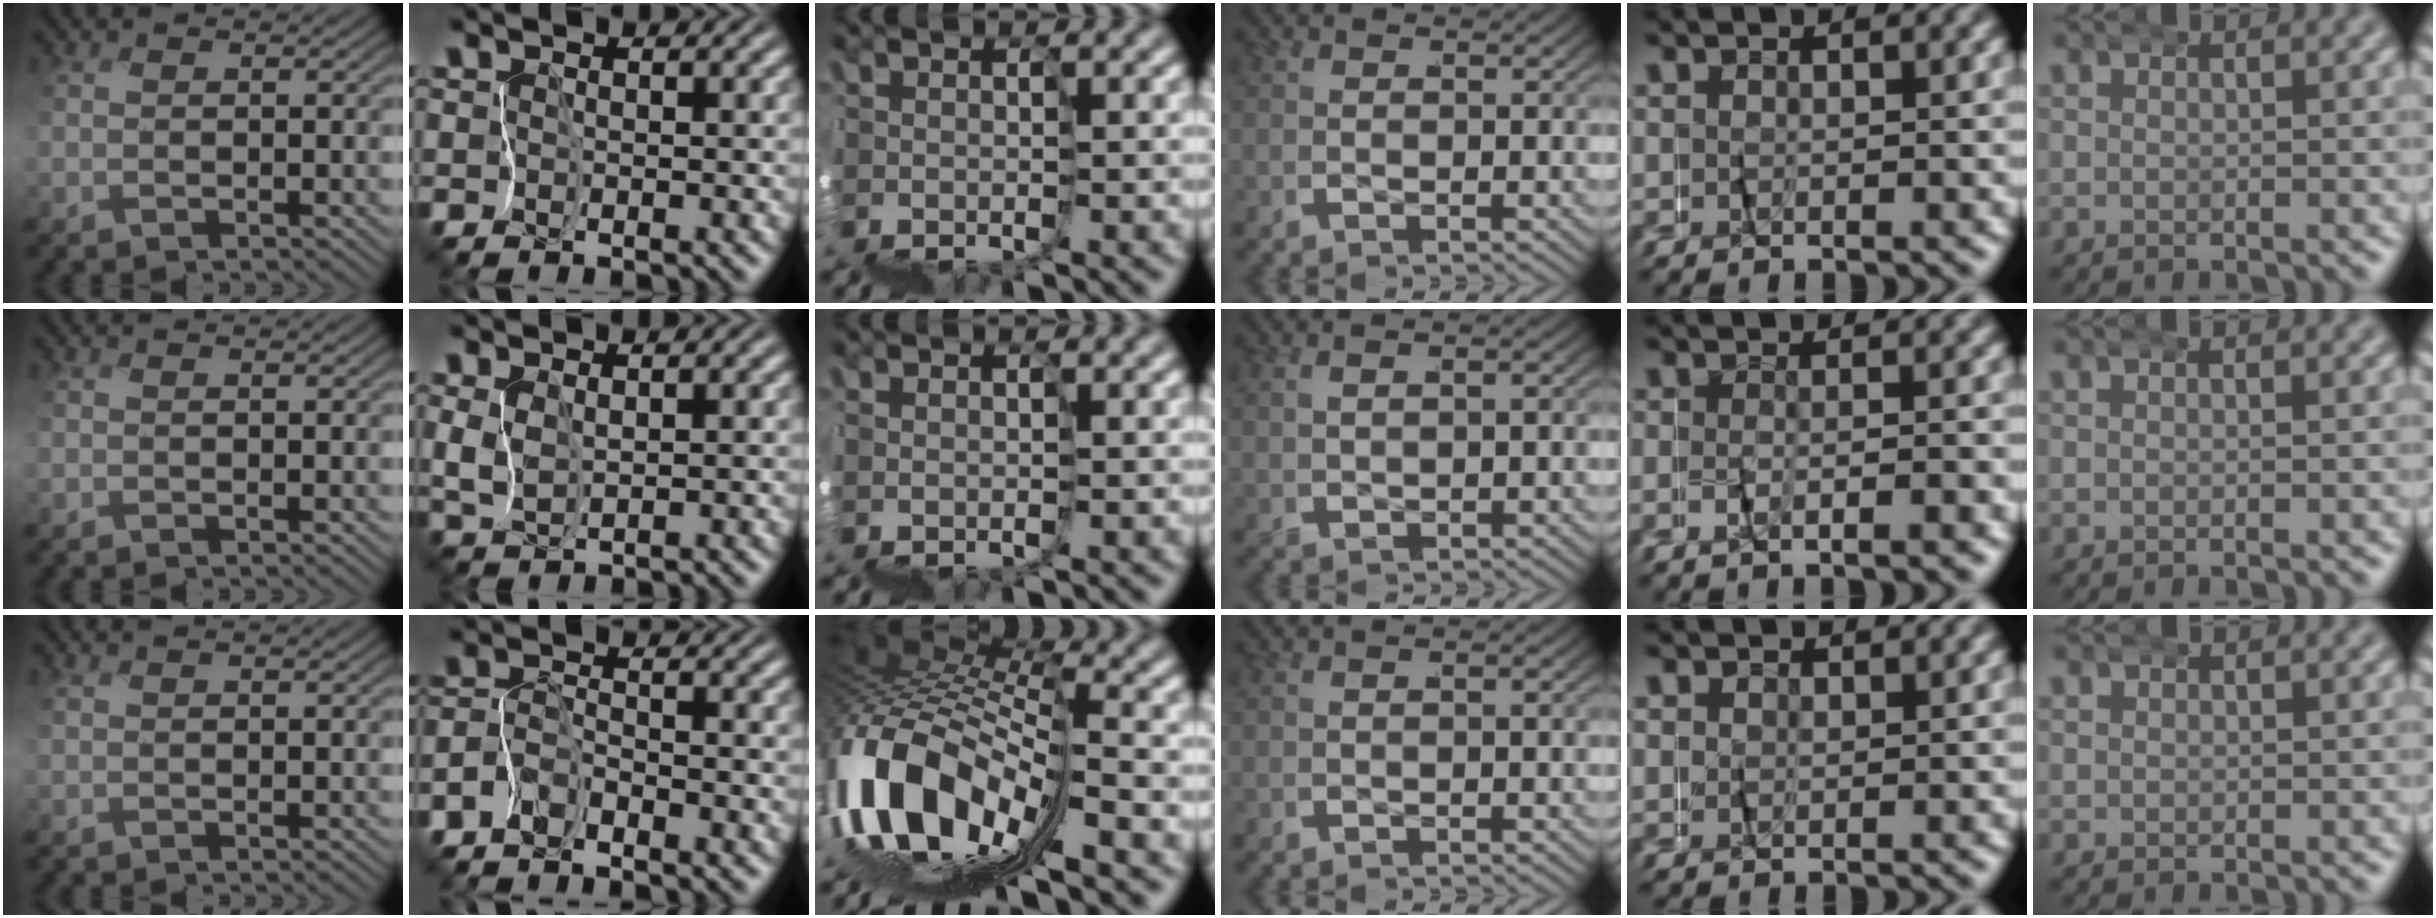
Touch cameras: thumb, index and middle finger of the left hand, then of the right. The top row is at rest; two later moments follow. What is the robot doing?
{"motion": "wrap", "object": "felt sheet"}